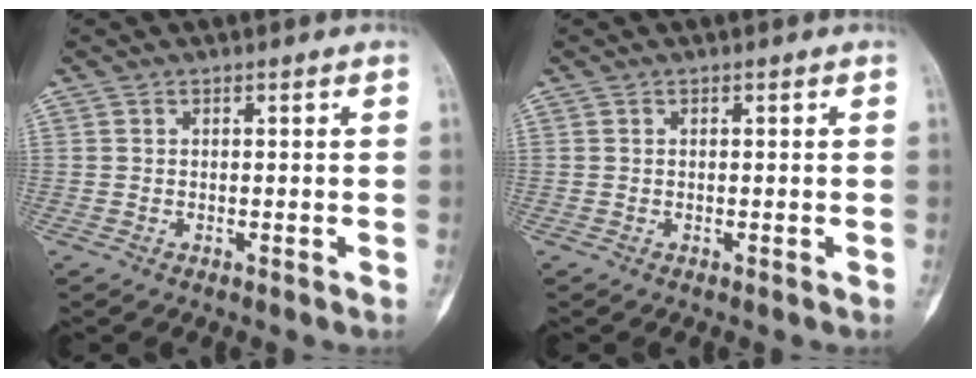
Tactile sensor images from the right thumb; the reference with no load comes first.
{"total": 0.0}